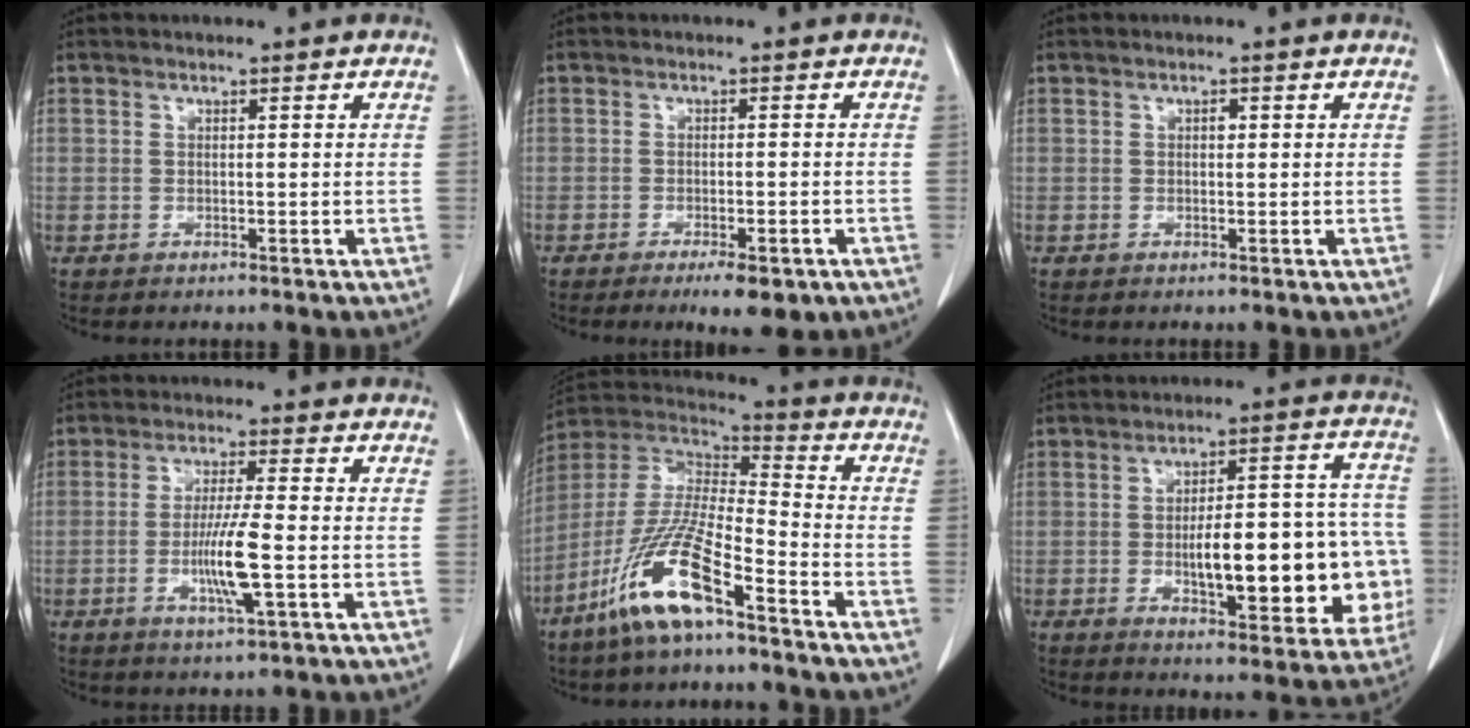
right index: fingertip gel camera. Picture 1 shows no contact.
{"total": 5.5, "force": [-3.3, 1.3, 4.2], "torque": [-0.052, -0.008, -0.041]}
{"total": 0.8, "force": [0.2, 0.5, 0.6], "torque": [-0.008, 0.002, 0.001]}
{"total": 7.6, "force": [-1.8, 0.0, 7.4], "torque": [-0.140, -0.010, -0.033]}
{"total": 14.5, "force": [-8.7, 1.9, 11.5], "torque": [-0.242, -0.020, -0.170]}
{"total": 19.4, "force": [-3.3, 5.8, 18.2], "torque": [-0.196, 0.037, -0.028]}